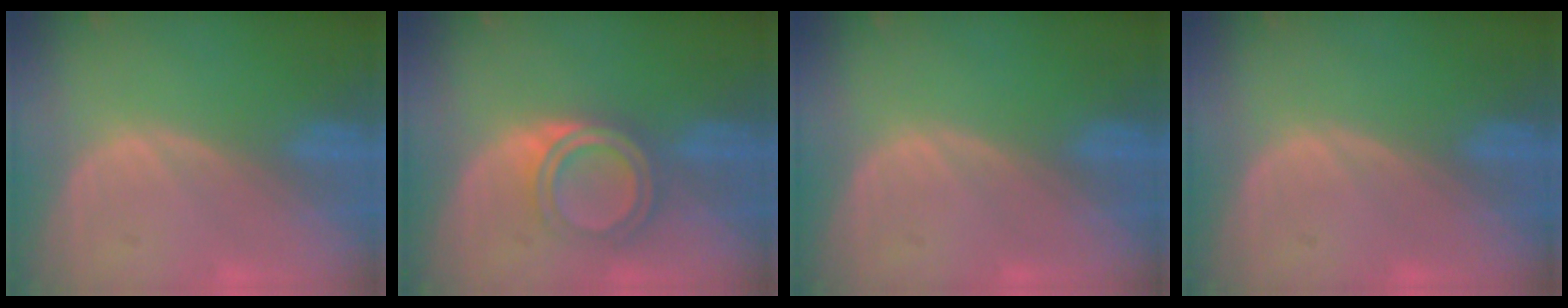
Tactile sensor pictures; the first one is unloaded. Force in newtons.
{"total": 5.3, "press": 4.9, "slide": 1.9}
{"total": 0.0}
{"total": 0.0}